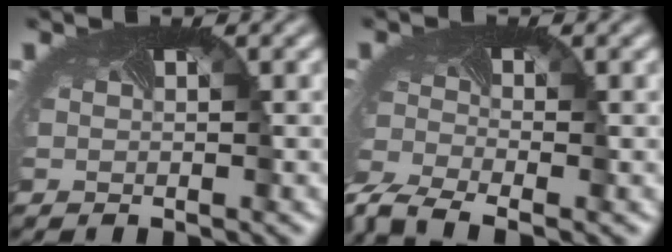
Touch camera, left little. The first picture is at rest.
{"total": 5.7, "force": [-4.7, 1.8, 2.8], "torque": [-0.080, -0.032, -0.092]}